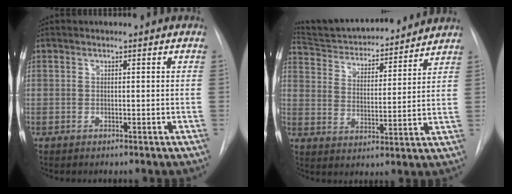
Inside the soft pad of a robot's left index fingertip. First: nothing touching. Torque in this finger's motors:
{"motor_torque": [-0.59, -1.43, 0.21, 0.03]}